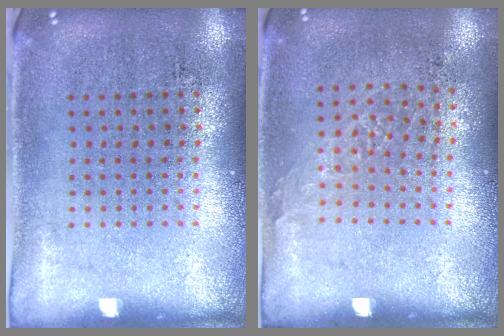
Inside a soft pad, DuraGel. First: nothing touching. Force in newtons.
{"total": 0.9, "press": 0.8, "slide": 0.4}